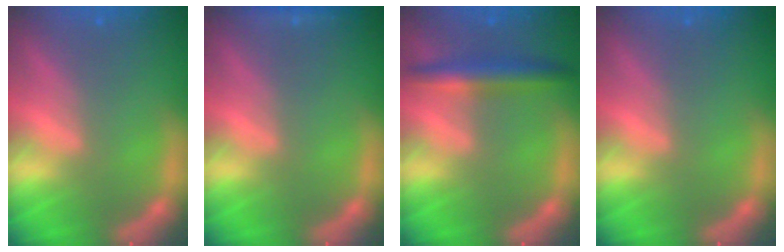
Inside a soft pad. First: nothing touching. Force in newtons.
{"total": 0.9}
{"total": 4.0}
{"total": 0.0}